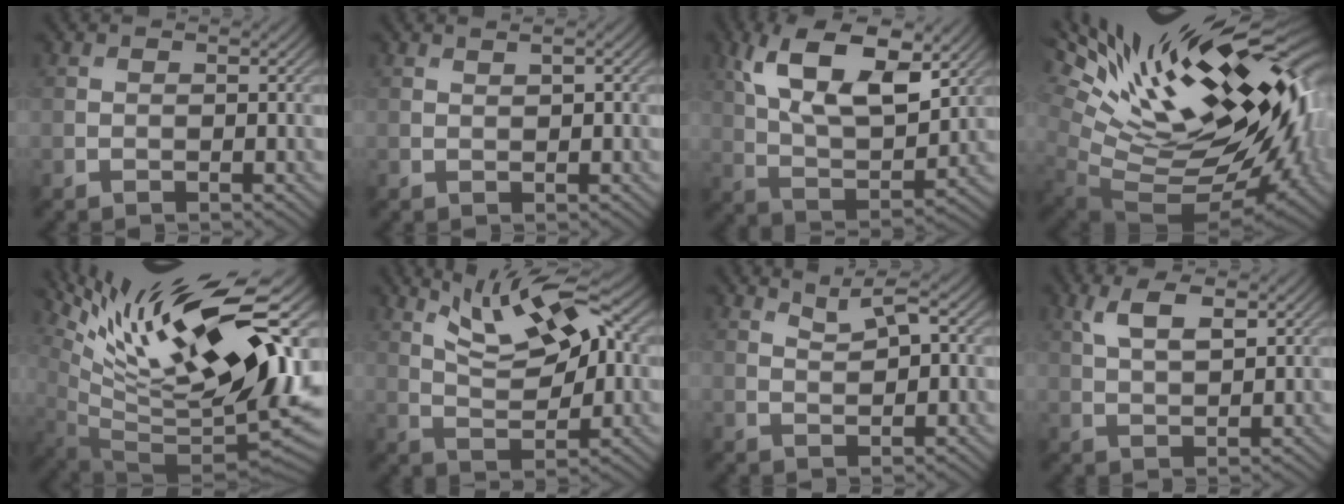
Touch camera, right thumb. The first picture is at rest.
{"total": 1.0, "force": [0.6, 0.1, 0.7], "torque": [-0.015, 0.002, 0.009]}
{"total": 13.4, "force": [6.2, 6.1, 10.2], "torque": [-0.204, -0.002, 0.110]}
{"total": 20.4, "force": [6.6, 7.7, 17.7], "torque": [-0.280, 0.019, 0.114]}
{"total": 18.6, "force": [8.7, 6.2, 15.3], "torque": [-0.274, 0.015, 0.145]}
{"total": 10.4, "force": [4.8, 3.5, 8.5], "torque": [-0.151, 0.016, 0.073]}
{"total": 3.0, "force": [1.9, 0.8, 2.2], "torque": [-0.042, -0.001, 0.038]}
{"total": 4.9, "force": [2.4, 1.9, 3.9], "torque": [-0.088, 0.003, 0.047]}